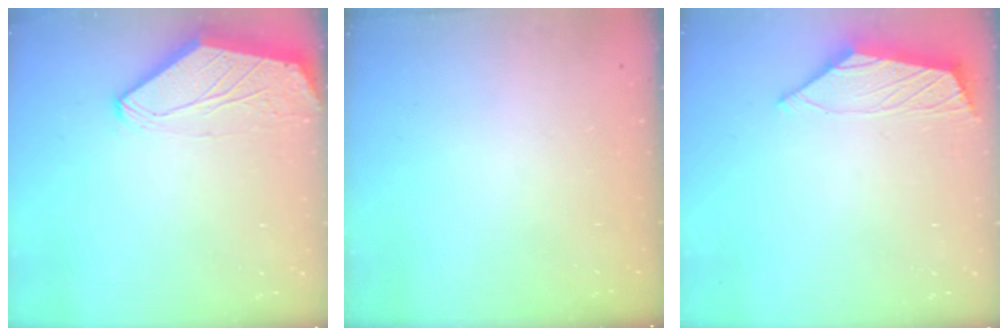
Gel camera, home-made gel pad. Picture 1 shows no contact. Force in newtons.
{"total": 0.0}
{"total": 2.4, "press": 2.4, "slide": 0.5}